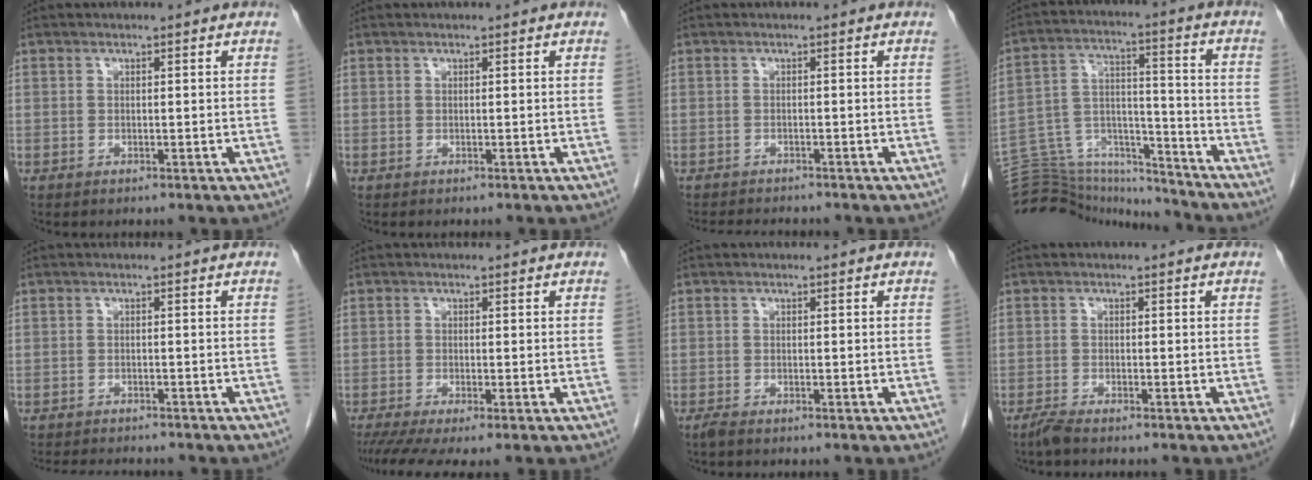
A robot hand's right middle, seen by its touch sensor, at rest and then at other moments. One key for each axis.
{"total": 0.6, "fx": -0.6, "fy": 0.1, "fz": 0.3, "tx": -0.003, "ty": 0.000, "tz": -0.008}
{"total": 5.8, "fx": -5.4, "fy": 1.0, "fz": 1.8, "tx": -0.028, "ty": -0.009, "tz": -0.078}
{"total": 19.5, "fx": -18.8, "fy": 3.7, "fz": 3.5, "tx": -0.085, "ty": 0.041, "tz": -0.294}
{"total": 6.3, "fx": -5.8, "fy": 1.2, "fz": 2.1, "tx": -0.032, "ty": -0.008, "tz": -0.084}
{"total": 5.8, "fx": -4.0, "fy": 0.7, "fz": 4.2, "tx": -0.070, "ty": -0.018, "tz": -0.070}
{"total": 1.0, "fx": -0.8, "fy": 0.0, "fz": 0.5, "tx": -0.019, "ty": -0.005, "tz": -0.017}
{"total": 1.7, "fx": -1.5, "fy": 0.0, "fz": 0.8, "tx": -0.027, "ty": -0.006, "tz": -0.031}